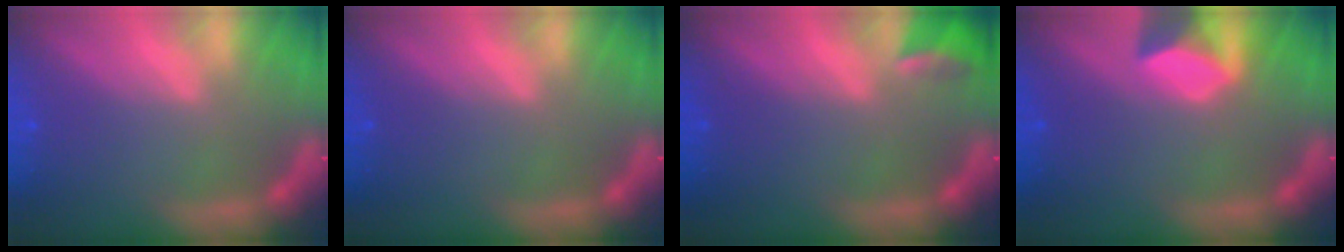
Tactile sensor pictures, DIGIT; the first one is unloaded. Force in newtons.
{"total": 0.0}
{"total": 2.4}
{"total": 4.0}